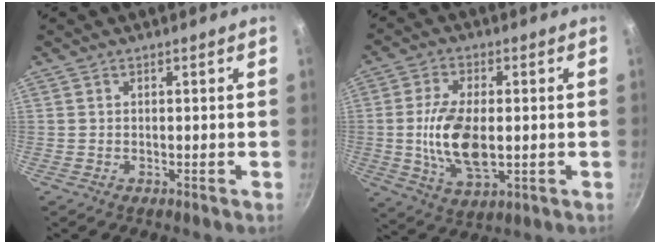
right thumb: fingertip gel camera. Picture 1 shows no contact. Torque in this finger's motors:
{"motor_torque": [1.78, 1.64, 1.46, -0.53, 0.12]}